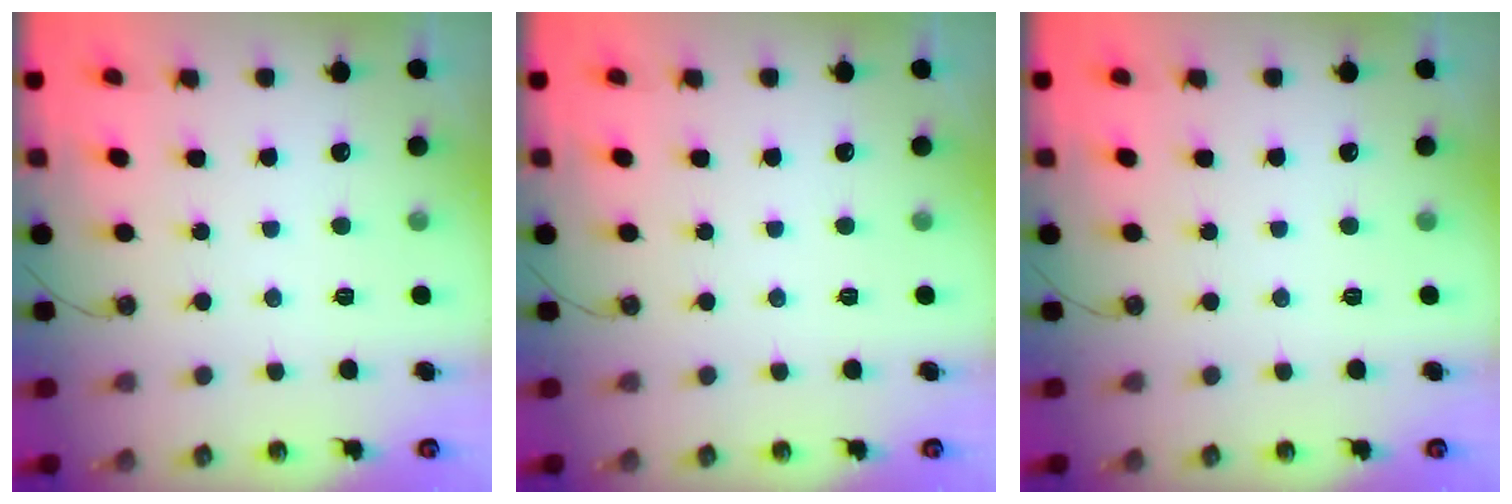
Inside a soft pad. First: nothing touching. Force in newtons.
{"total": 0.0}
{"total": 0.0}